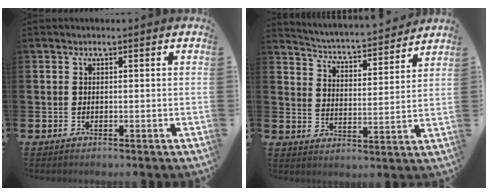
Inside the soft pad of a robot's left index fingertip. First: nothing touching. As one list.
[{"total": 4.5, "force": [4.4, 0.5, 0.7], "torque": [-0.039, -0.045, 0.070]}]